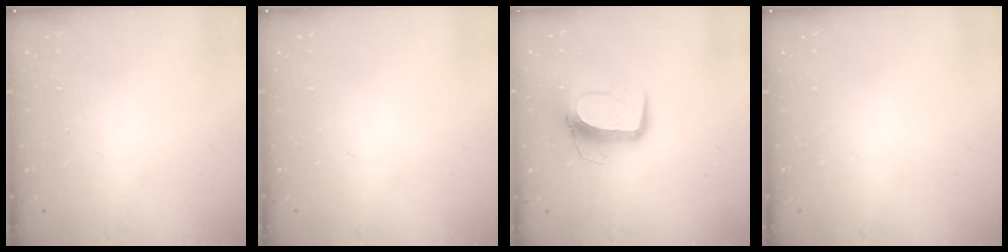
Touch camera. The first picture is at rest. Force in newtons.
{"total": 0.0}
{"total": 10.7, "press": 10.6, "slide": 1.1}
{"total": 0.0}